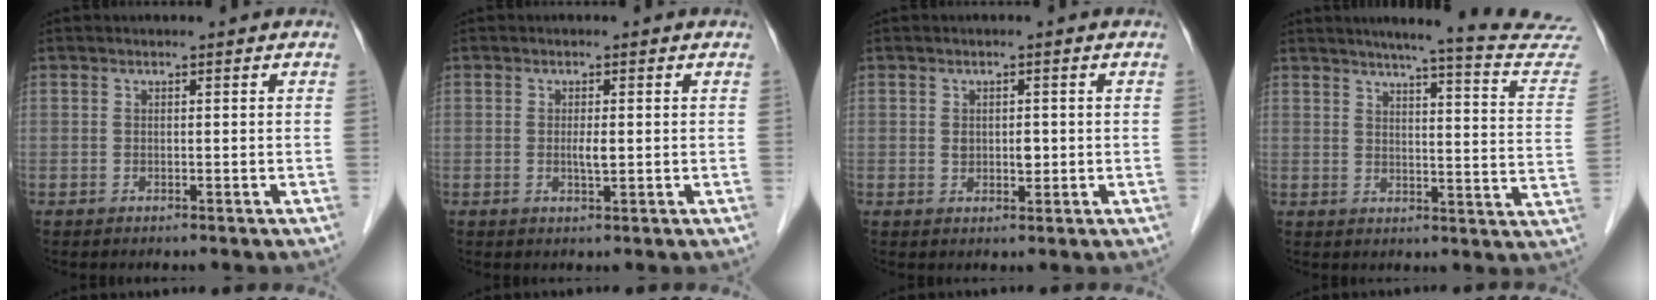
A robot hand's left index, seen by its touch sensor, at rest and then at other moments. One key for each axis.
{"total": 1.8, "fx": -0.1, "fy": 0.3, "fz": 1.7, "tx": -0.035, "ty": -0.002, "tz": 0.000}
{"total": 2.1, "fx": 0.1, "fy": 1.3, "fz": 1.6, "tx": -0.025, "ty": -0.001, "tz": 0.004}
{"total": 19.5, "fx": 18.1, "fy": -0.3, "fz": 7.2, "tx": -0.085, "ty": -0.082, "tz": 0.195}